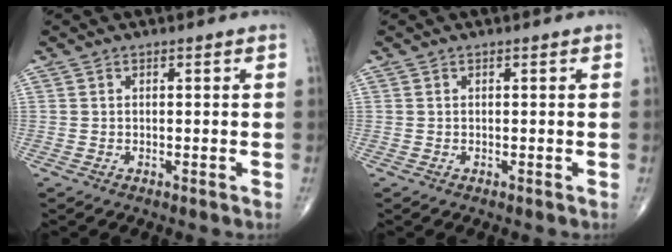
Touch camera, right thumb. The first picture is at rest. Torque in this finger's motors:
{"motor_torque": [-0.05, 0.05, -0.02, 0.02, 0.00]}